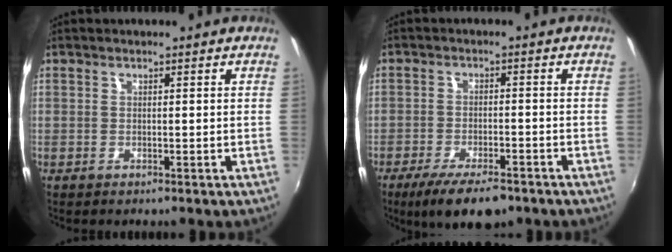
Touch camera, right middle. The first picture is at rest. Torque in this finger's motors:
{"motor_torque": [1.35, -0.79, 0.97, 0.21]}